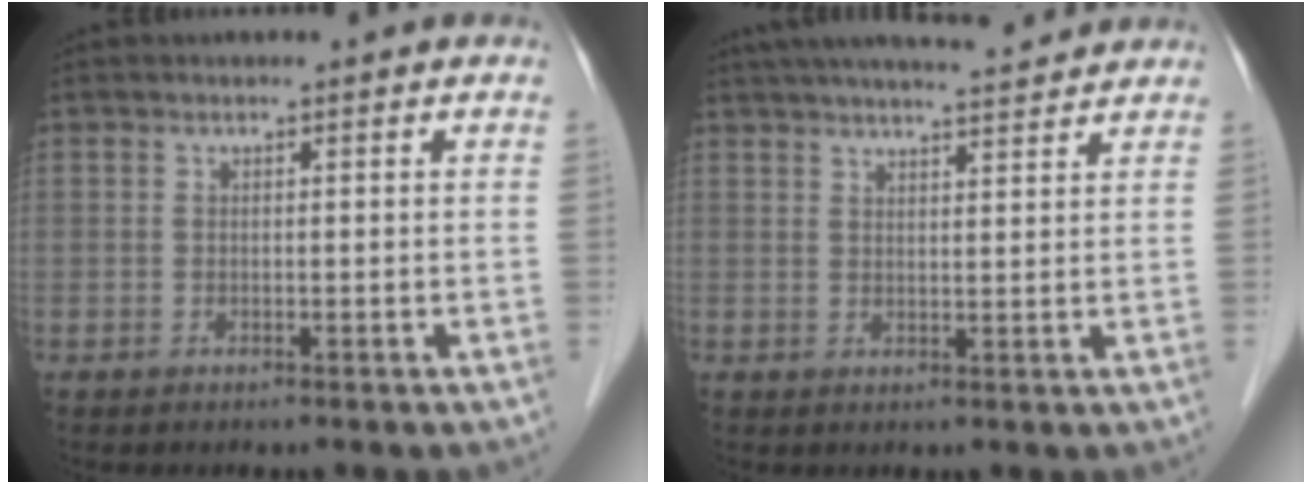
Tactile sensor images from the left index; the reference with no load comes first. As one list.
[{"total": 10.1, "force": [8.7, 1.1, 5.0], "torque": [-0.081, 0.010, 0.112]}]